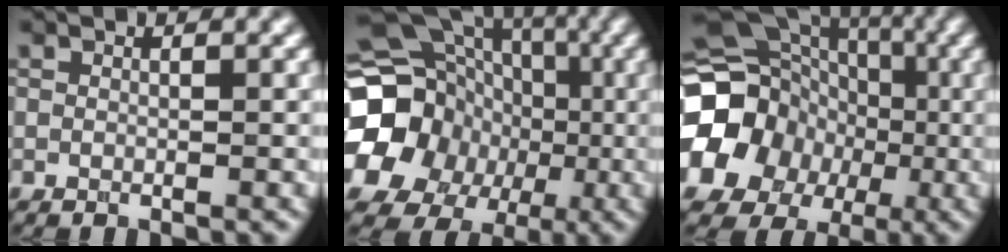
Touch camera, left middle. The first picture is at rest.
{"total": 23.4, "force": [-3.6, 21.4, 8.6], "torque": [-0.164, -0.001, -0.104]}
{"total": 20.7, "force": [-5.1, 18.8, 6.9], "torque": [-0.167, -0.018, -0.120]}